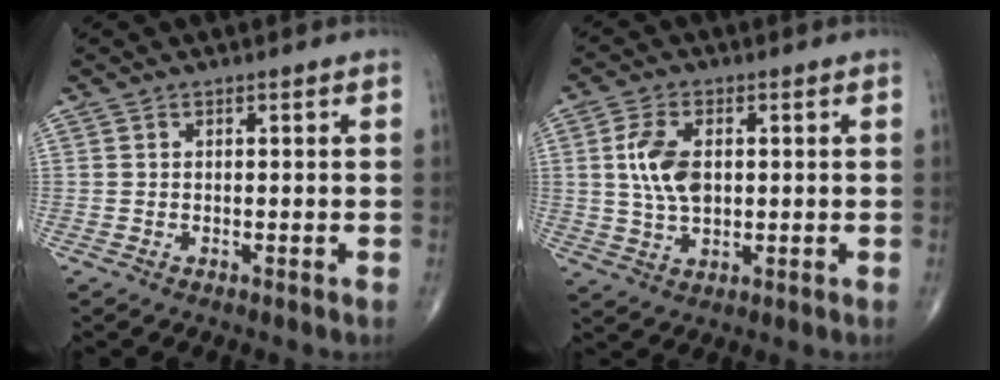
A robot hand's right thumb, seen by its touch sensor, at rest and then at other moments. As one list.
[{"total": 8.2, "force": [1.2, 4.6, 6.6], "torque": [-0.131, -0.003, 0.026]}]